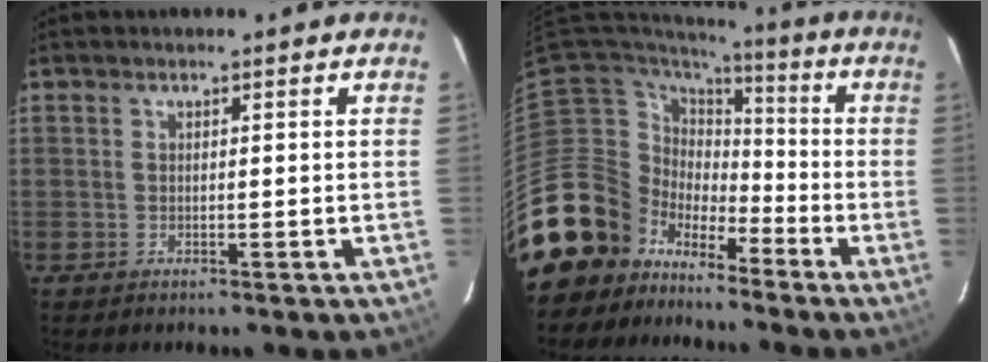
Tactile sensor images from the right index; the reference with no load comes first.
{"total": 15.2, "force": [-10.1, 11.2, 1.4], "torque": [-0.067, 0.039, -0.181]}